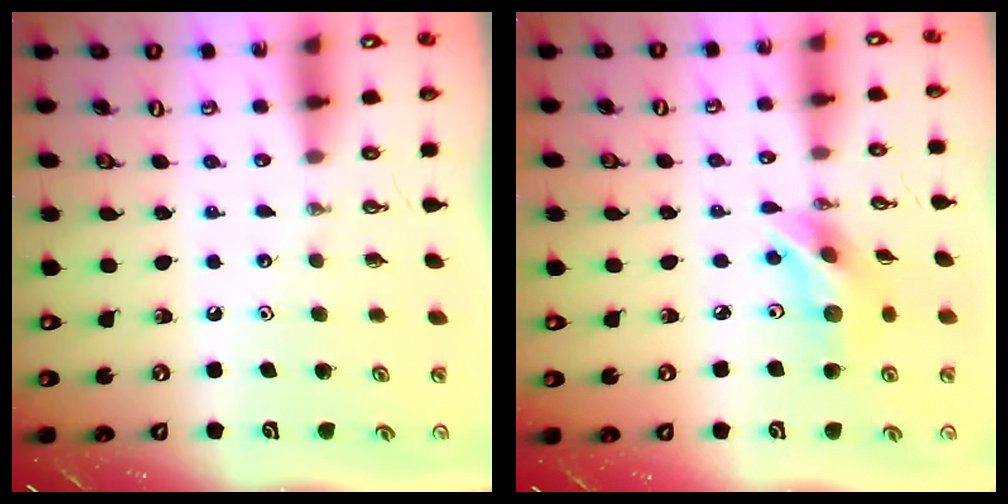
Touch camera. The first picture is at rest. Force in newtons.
{"total": 12.5, "press": 12.0, "slide": 3.2}